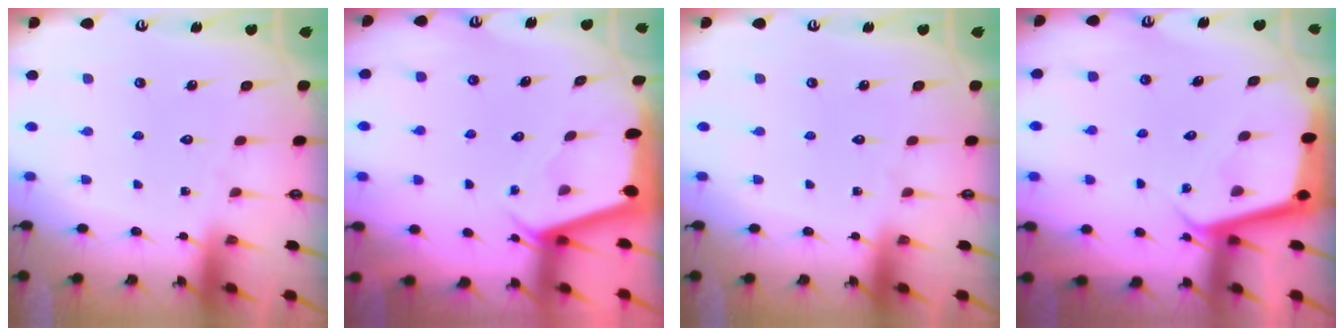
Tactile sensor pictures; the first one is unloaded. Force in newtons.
{"total": 2.4, "press": 2.4, "slide": 0.3}
{"total": 0.0}
{"total": 3.8, "press": 3.8, "slide": 0.2}